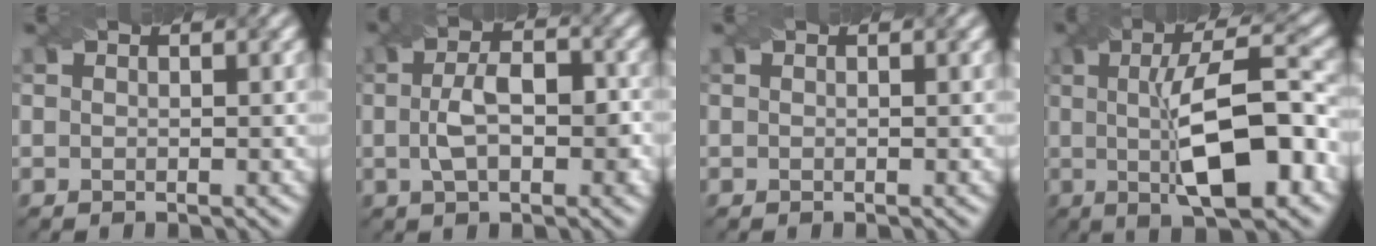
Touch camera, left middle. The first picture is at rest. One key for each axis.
{"total": 5.2, "fx": -0.4, "fy": 2.7, "fz": 4.5, "tx": -0.081, "ty": 0.000, "tz": -0.008}
{"total": 0.0}
{"total": 10.6, "fx": -0.8, "fy": 3.0, "fz": 10.2, "tx": -0.150, "ty": 0.007, "tz": -0.013}